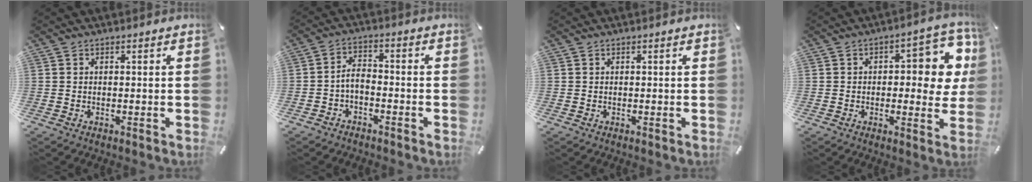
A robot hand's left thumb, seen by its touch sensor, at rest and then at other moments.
{"total": 4.5, "force": [-2.3, 2.8, 2.7], "torque": [-0.060, 0.014, -0.049]}
{"total": 0.0}
{"total": 12.2, "force": [2.4, 5.8, 10.4], "torque": [-0.125, -0.015, 0.038]}